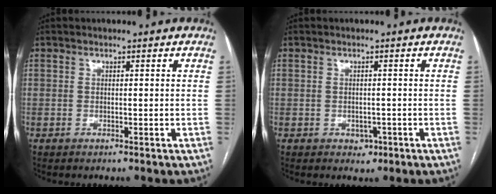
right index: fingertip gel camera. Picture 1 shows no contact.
{"total": 1.8, "force": [-0.8, 1.4, 0.8], "torque": [-0.007, 0.004, -0.004]}